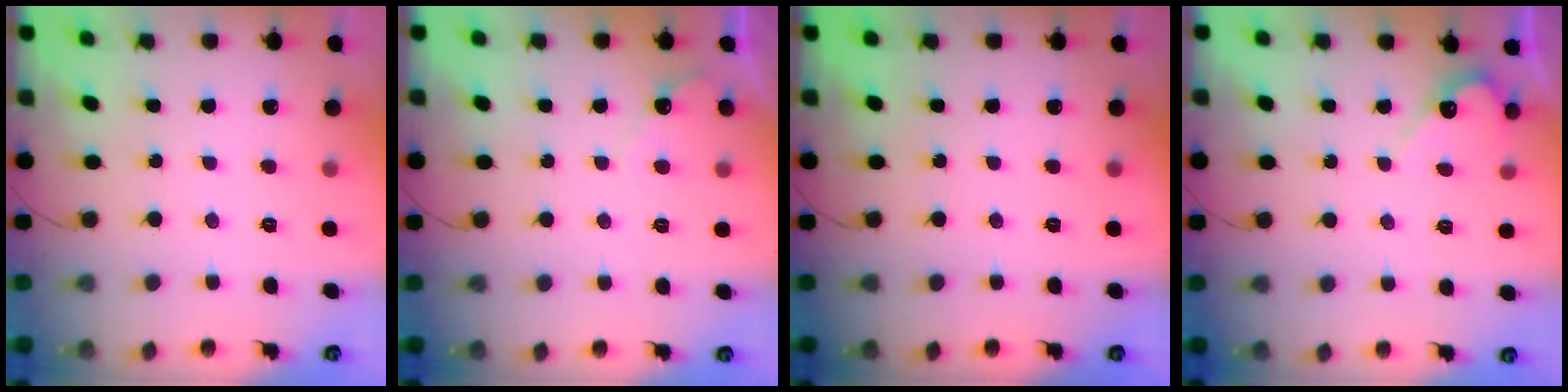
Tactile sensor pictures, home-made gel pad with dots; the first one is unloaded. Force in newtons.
{"total": 3.4, "press": 3.4, "slide": 0.2}
{"total": 0.0}
{"total": 6.3, "press": 6.3, "slide": 0.3}